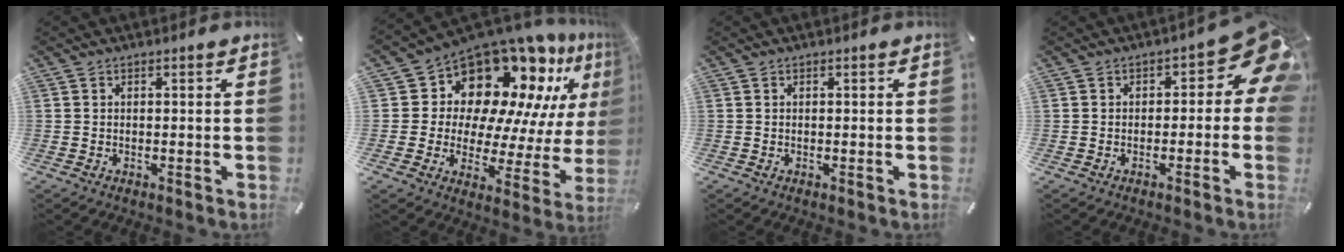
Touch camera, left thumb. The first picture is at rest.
{"total": 15.6, "force": [11.7, 8.9, 5.4], "torque": [-0.087, -0.122, 0.200]}
{"total": 0.0}
{"total": 9.7, "force": [2.5, 4.9, 8.0], "torque": [-0.090, -0.021, 0.042]}